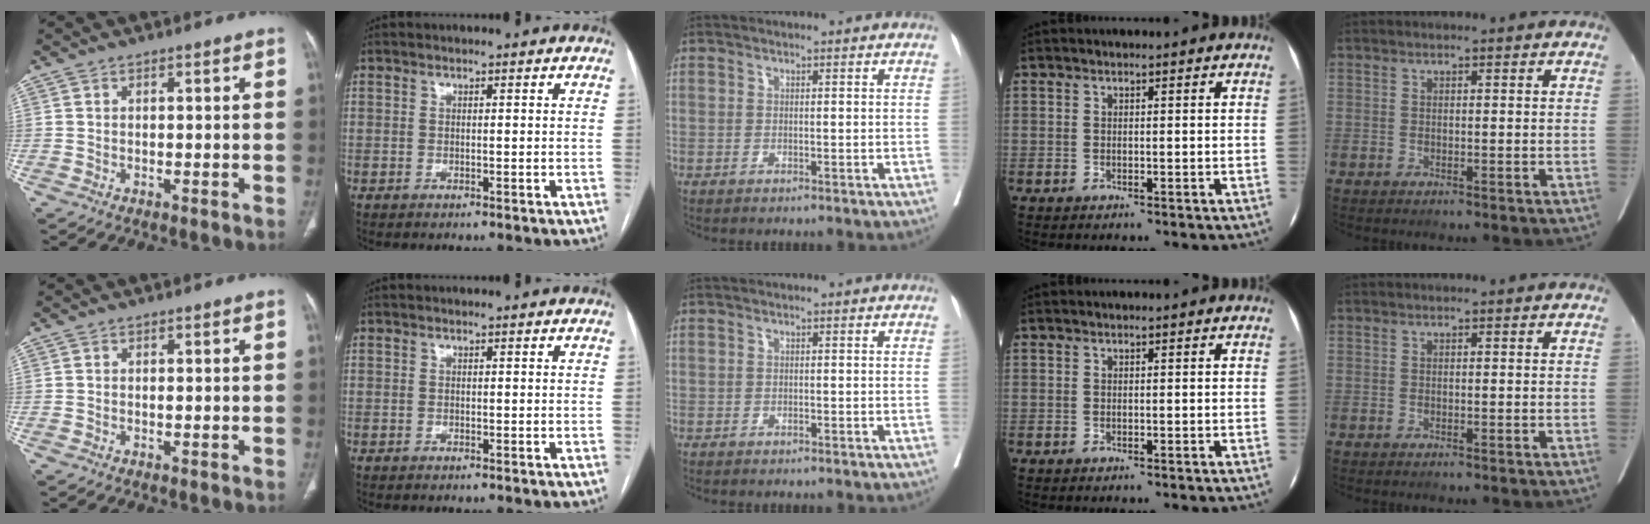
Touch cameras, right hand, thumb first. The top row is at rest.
{}